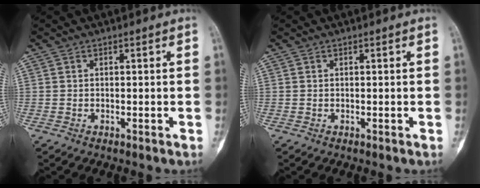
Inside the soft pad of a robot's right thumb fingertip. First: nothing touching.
{"total": 0.0}